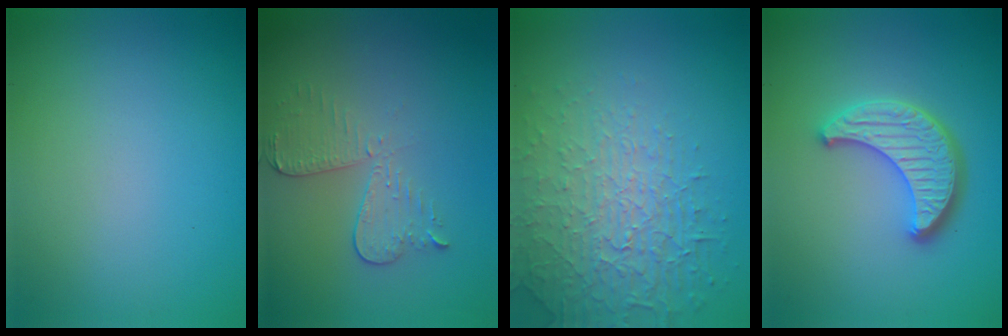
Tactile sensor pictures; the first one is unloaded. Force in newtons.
{"total": 3.0, "press": 2.7, "slide": 1.3}
{"total": 4.2, "press": 4.0, "slide": 1.2}
{"total": 4.7, "press": 3.9, "slide": 2.5}